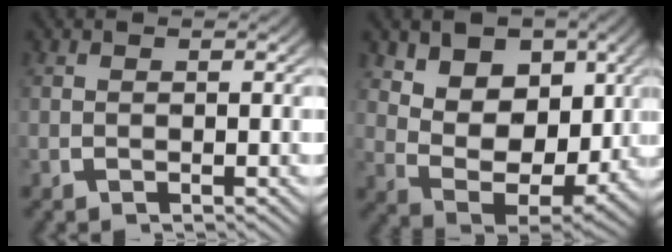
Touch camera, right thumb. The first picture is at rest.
{"total": 10.6, "force": [0.7, 7.7, 7.3], "torque": [-0.159, -0.050, 0.023]}